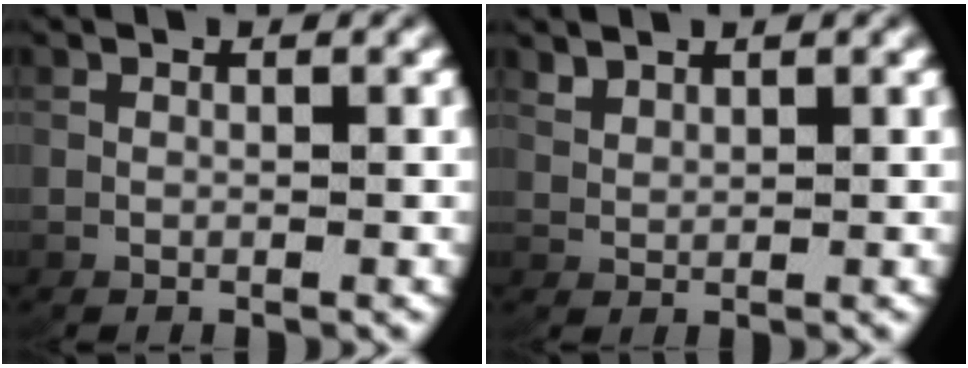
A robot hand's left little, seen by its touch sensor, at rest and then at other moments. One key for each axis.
{"total": 1.7, "fx": 1.7, "fy": -0.4, "fz": 0.1, "tx": -0.003, "ty": 0.003, "tz": 0.042}